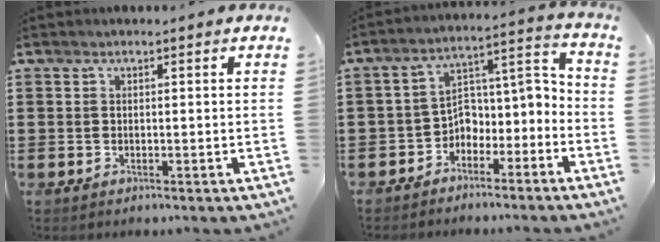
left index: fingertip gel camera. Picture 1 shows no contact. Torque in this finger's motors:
{"motor_torque": [-0.03, 0.18, 0.19, 0.03]}